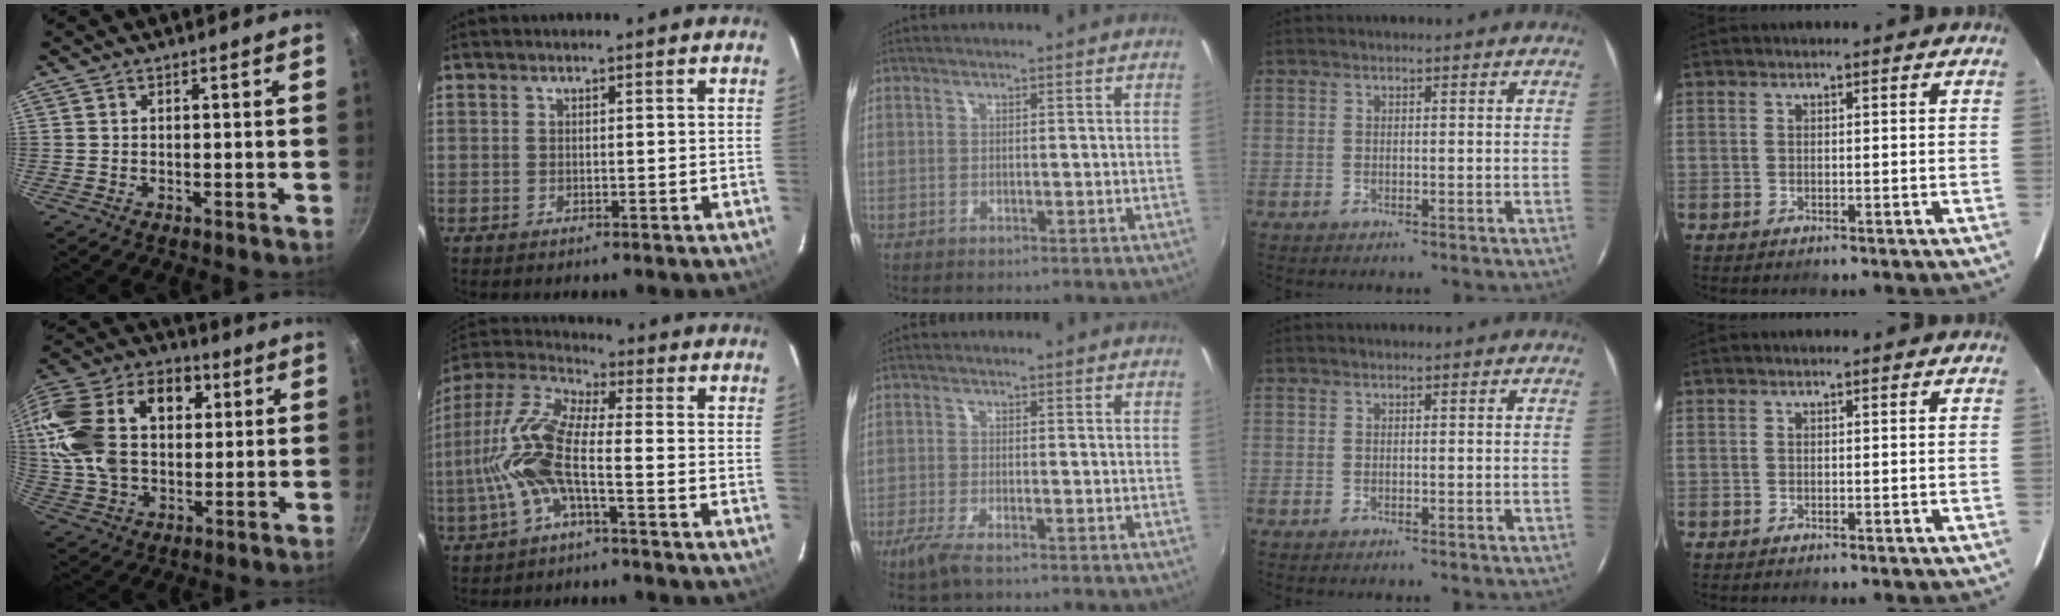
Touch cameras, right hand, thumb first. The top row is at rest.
{"thumb": {"total": 25.3, "force": [5.4, 17.2, 17.8], "torque": [-0.333, 0.027, 0.088]}, "index": {"total": 12.1, "force": [-3.1, 2.8, 11.3], "torque": [-0.253, 0.006, -0.065]}, "middle": {"total": 5.2, "force": [-3.6, 0.8, 3.6], "torque": [-0.088, -0.019, -0.071]}}